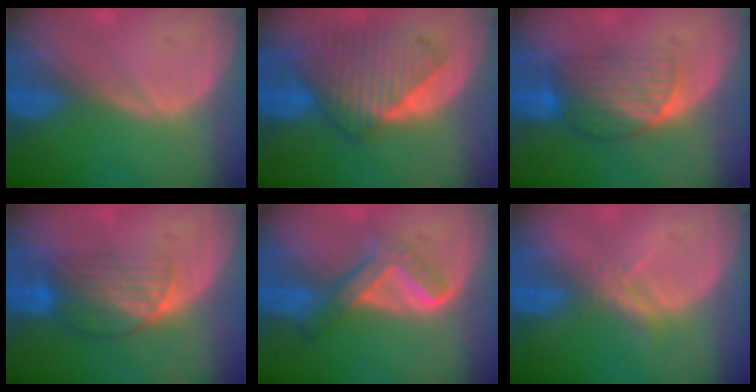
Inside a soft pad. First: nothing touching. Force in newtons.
{"total": 8.6, "press": 8.2, "slide": 2.6}
{"total": 6.7, "press": 6.3, "slide": 2.3}
{"total": 6.5, "press": 5.7, "slide": 3.2}
{"total": 6.2, "press": 5.4, "slide": 3.1}
{"total": 2.1, "press": 1.9, "slide": 0.9}